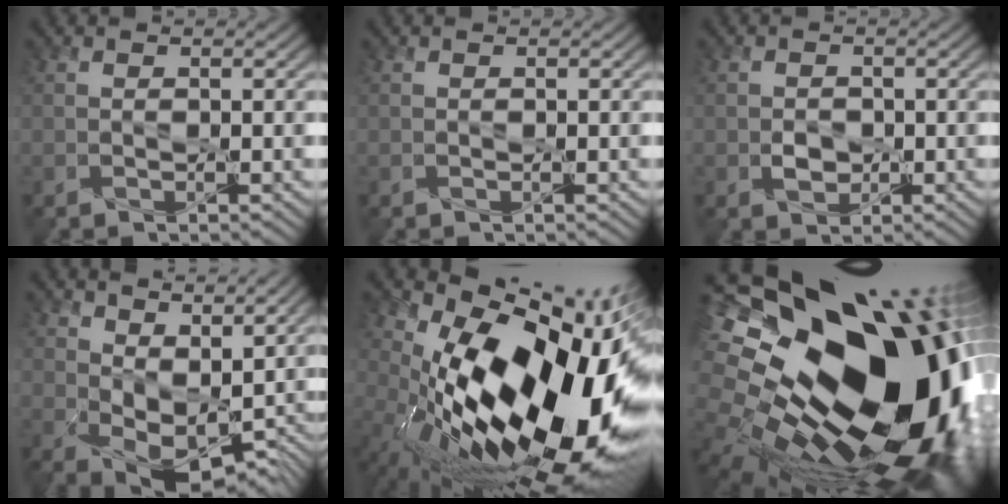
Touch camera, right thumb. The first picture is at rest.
{"total": 0.0}
{"total": 2.0, "force": [-0.4, 1.6, 1.0], "torque": [-0.017, -0.001, -0.009]}
{"total": 9.8, "force": [4.6, 5.6, 6.6], "torque": [-0.120, -0.007, 0.090]}
{"total": 21.6, "force": [-0.4, 11.5, 18.3], "torque": [-0.316, -0.018, -0.003]}
{"total": 22.7, "force": [2.9, 16.0, 15.9], "torque": [-0.291, -0.044, 0.048]}